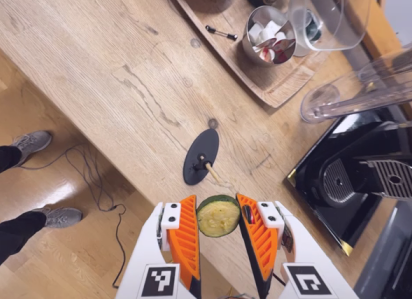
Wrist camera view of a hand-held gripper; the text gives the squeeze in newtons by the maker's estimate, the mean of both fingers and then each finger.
{"total": 9.6, "left": 9.9, "right": 9.3}